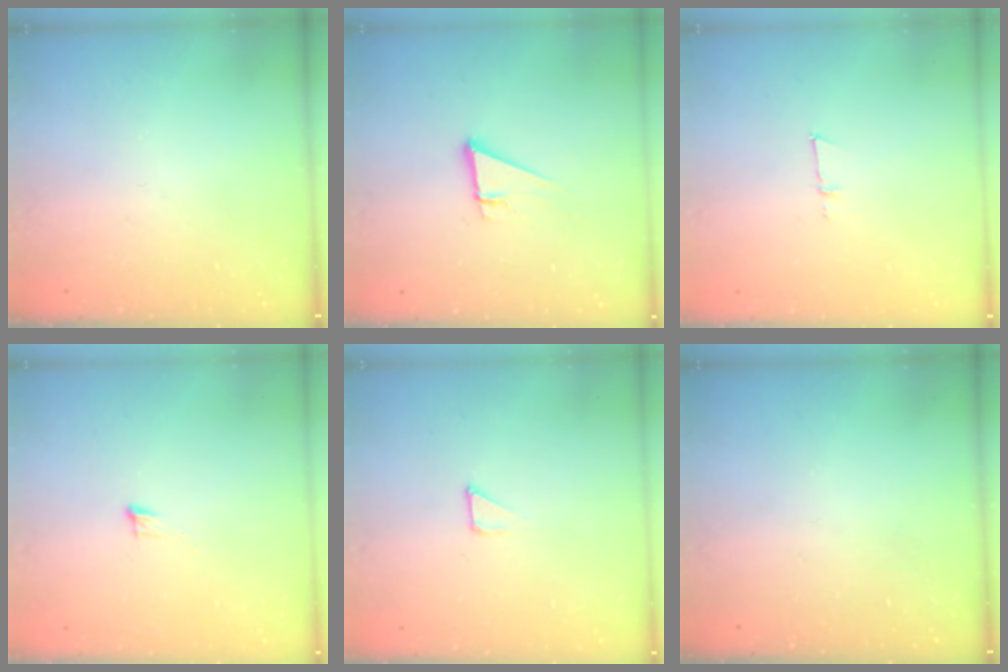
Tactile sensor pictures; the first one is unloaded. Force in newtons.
{"total": 3.7, "press": 3.7, "slide": 0.2}
{"total": 4.2, "press": 4.0, "slide": 1.1}
{"total": 4.3, "press": 4.1, "slide": 1.0}
{"total": 1.2, "press": 1.2, "slide": 0.0}
{"total": 0.0}